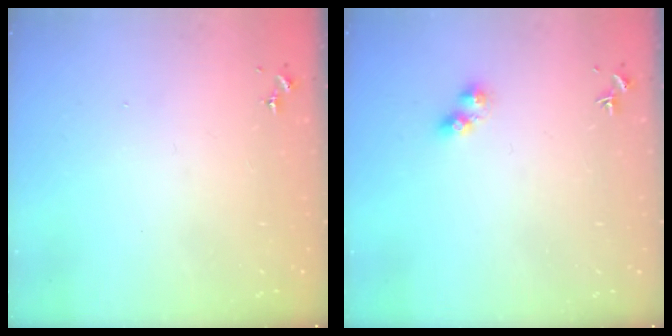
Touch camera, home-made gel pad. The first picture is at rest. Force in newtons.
{"total": 3.6, "press": 3.5, "slide": 0.7}